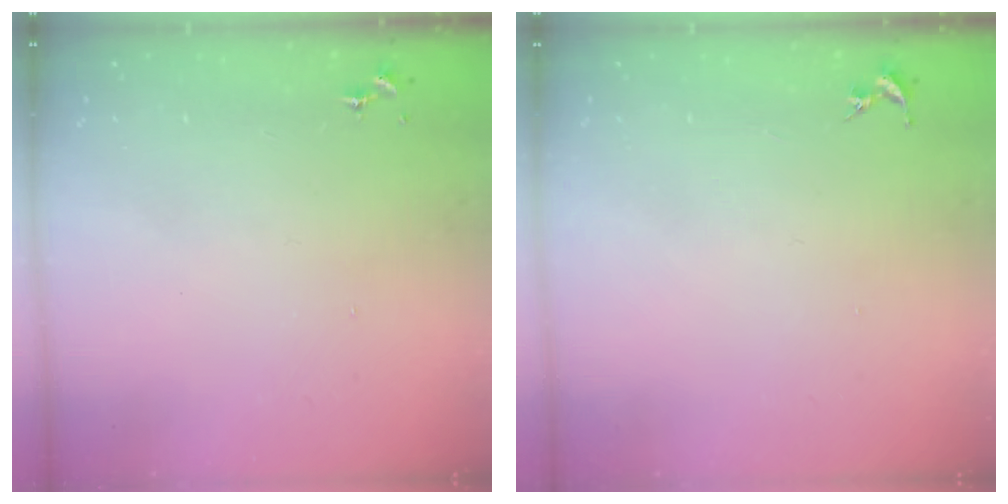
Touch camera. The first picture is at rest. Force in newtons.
{"total": 0.0}